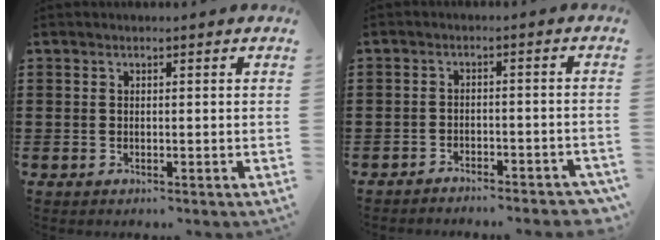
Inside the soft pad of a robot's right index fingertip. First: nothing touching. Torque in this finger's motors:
{"motor_torque": [0.26, -0.18, -0.03, -0.05]}